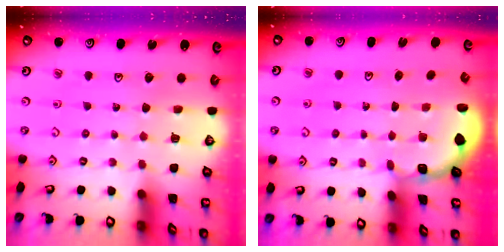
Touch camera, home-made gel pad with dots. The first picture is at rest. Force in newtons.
{"total": 1.8, "press": 1.7, "slide": 0.7}